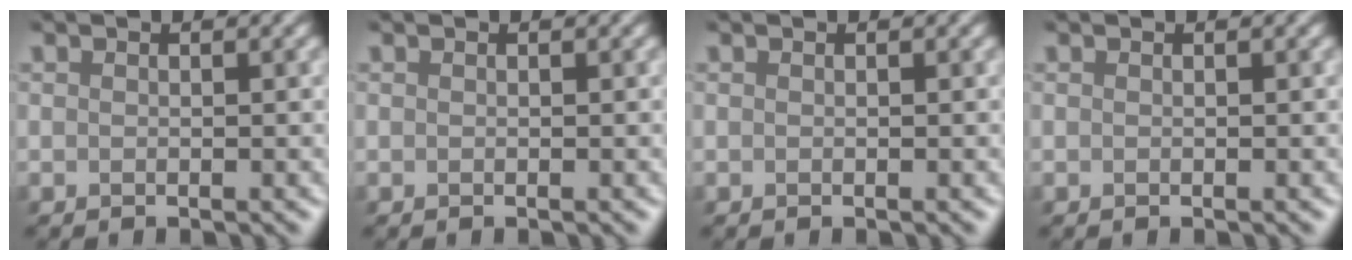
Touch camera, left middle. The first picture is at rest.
{"total": 0.0}
{"total": 0.0}
{"total": 0.0}